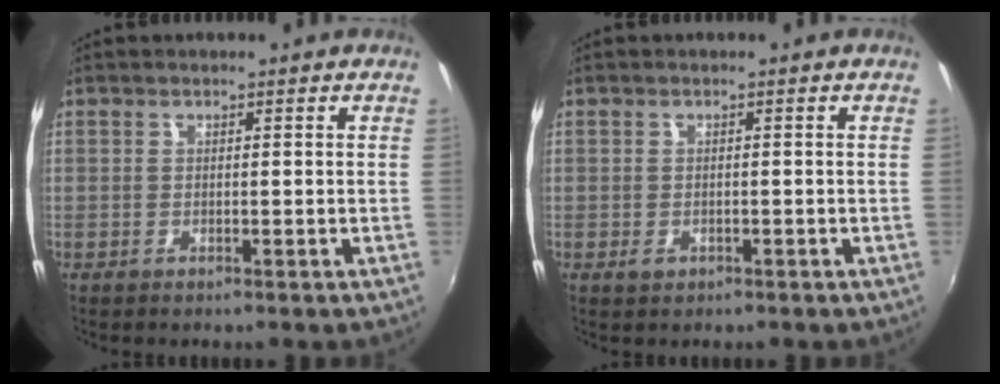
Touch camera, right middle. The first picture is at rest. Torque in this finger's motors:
{"motor_torque": [0.32, -0.25, -0.01, 0.00]}